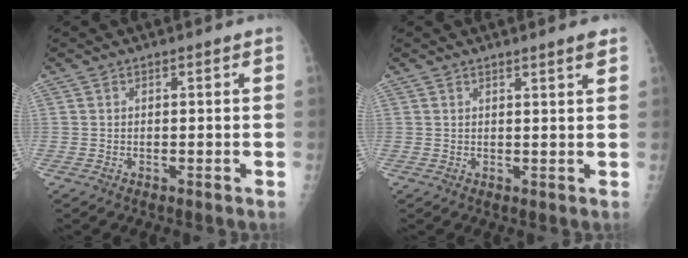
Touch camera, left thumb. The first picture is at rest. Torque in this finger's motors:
{"motor_torque": [-0.14, -0.23, -0.20, 0.15, 0.08]}